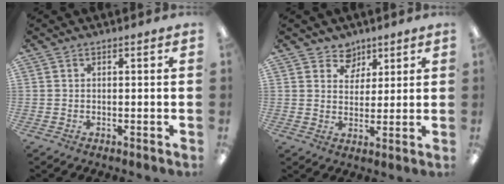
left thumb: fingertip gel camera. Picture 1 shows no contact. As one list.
[{"total": 5.6, "force": [3.8, 4.1, 0.3], "torque": [0.003, -0.025, 0.067]}]